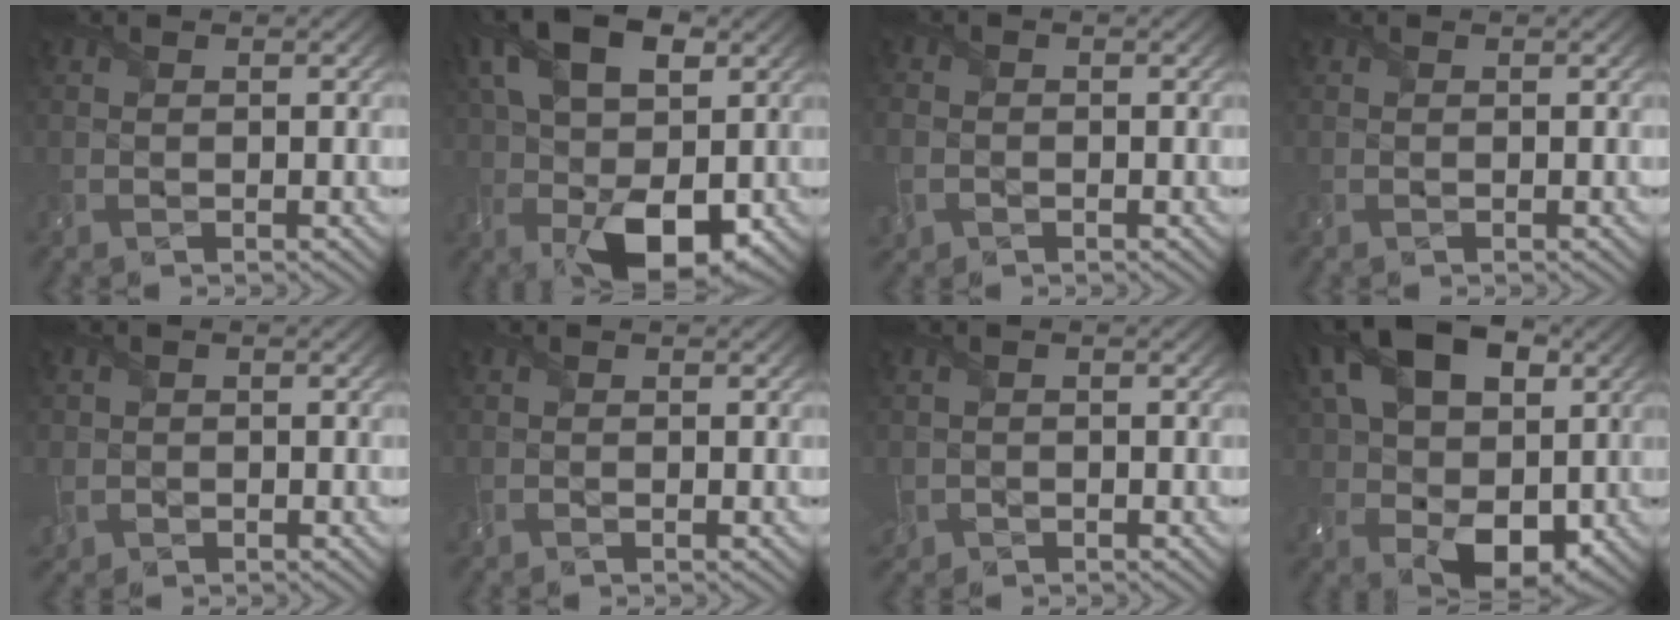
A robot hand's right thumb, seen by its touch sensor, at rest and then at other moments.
{"total": 15.9, "force": [2.0, 9.0, 12.9], "torque": [-0.243, 0.005, 0.032]}
{"total": 2.8, "force": [-1.1, 2.3, 1.3], "torque": [-0.044, -0.011, -0.025]}
{"total": 0.0}
{"total": 2.8, "force": [-0.7, 2.5, 0.8], "torque": [-0.025, -0.012, -0.014]}
{"total": 0.7, "force": [-0.3, 0.4, 0.5], "torque": [-0.013, -0.002, -0.006]}
{"total": 2.0, "force": [-0.9, 1.6, 0.7], "torque": [-0.026, -0.011, -0.020]}
{"total": 17.1, "force": [4.1, 10.9, 12.5], "torque": [-0.232, 0.007, 0.078]}